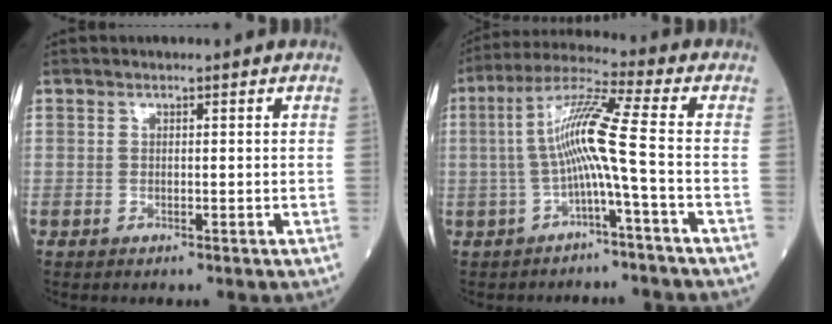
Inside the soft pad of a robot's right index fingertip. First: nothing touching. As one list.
[{"total": 8.9, "force": [-1.5, -1.4, 8.6], "torque": [-0.170, 0.026, -0.028]}]